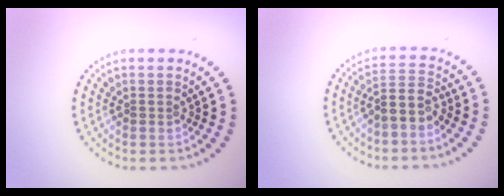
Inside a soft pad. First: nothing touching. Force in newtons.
{"total": 2.5, "press": 1.9, "slide": 1.5}